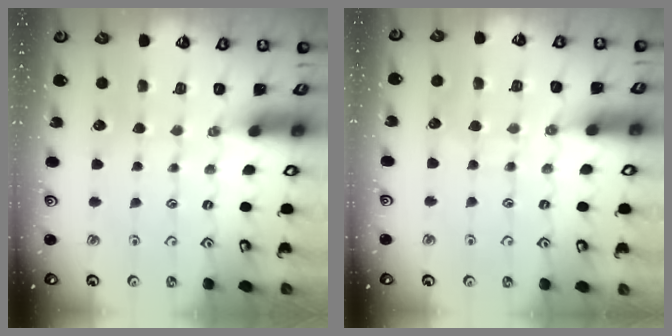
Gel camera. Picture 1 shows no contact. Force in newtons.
{"total": 6.8, "press": 6.8, "slide": 0.6}